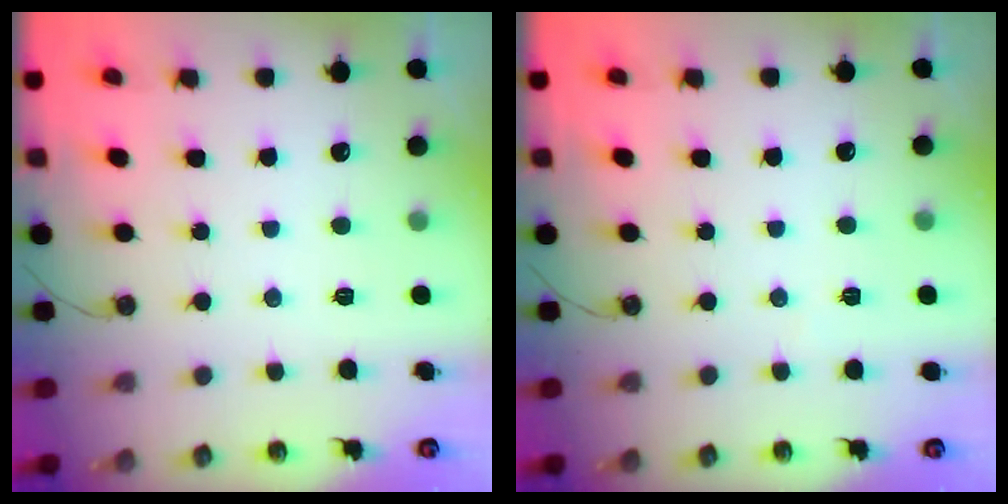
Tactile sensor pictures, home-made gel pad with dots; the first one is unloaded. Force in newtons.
{"total": 1.6, "press": 1.4, "slide": 0.7}